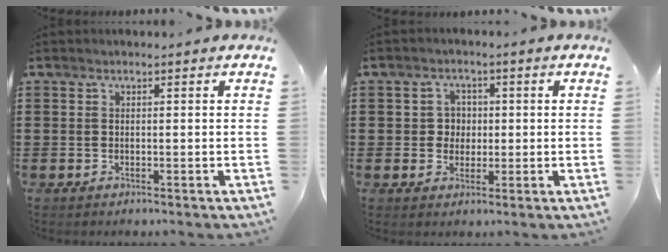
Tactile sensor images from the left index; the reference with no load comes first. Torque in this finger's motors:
{"motor_torque": [-0.13, 0.45, -0.03, -0.01]}